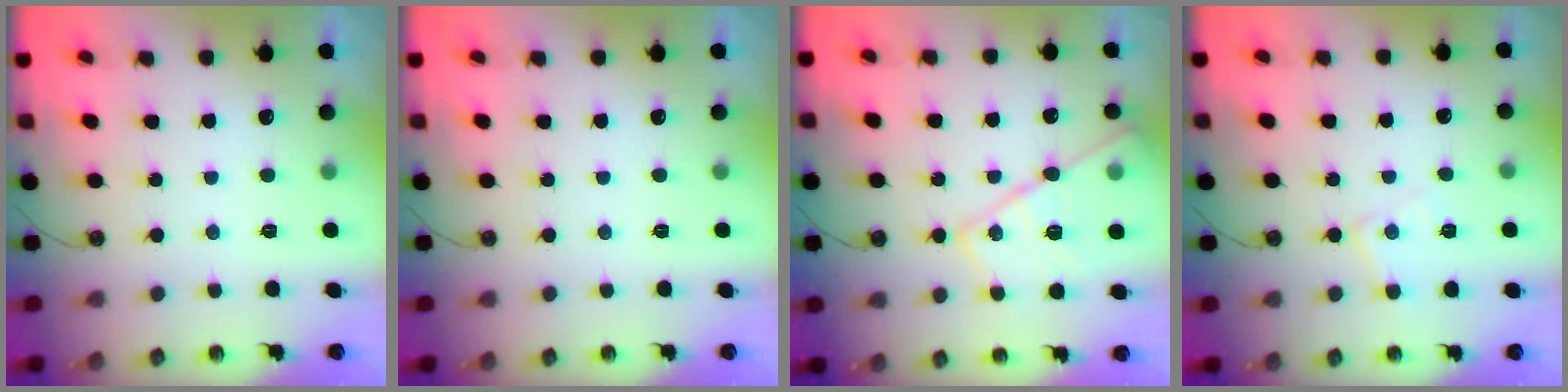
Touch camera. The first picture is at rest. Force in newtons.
{"total": 0.0}
{"total": 17.1, "press": 17.1, "slide": 1.1}
{"total": 6.6, "press": 6.6, "slide": 0.4}